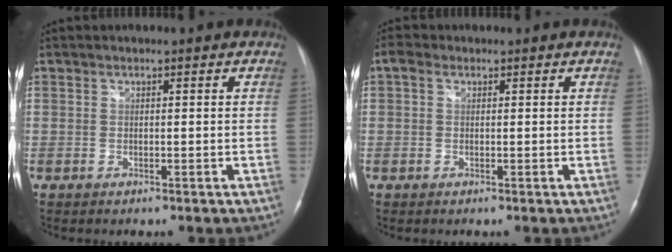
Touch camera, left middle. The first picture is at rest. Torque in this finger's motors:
{"motor_torque": [0.80, -0.78, 0.23, 0.03]}